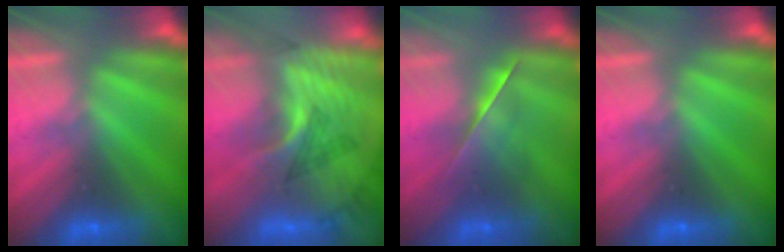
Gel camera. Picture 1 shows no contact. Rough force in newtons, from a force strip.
{"total": 3.1}
{"total": 2.1}
{"total": 0.0}